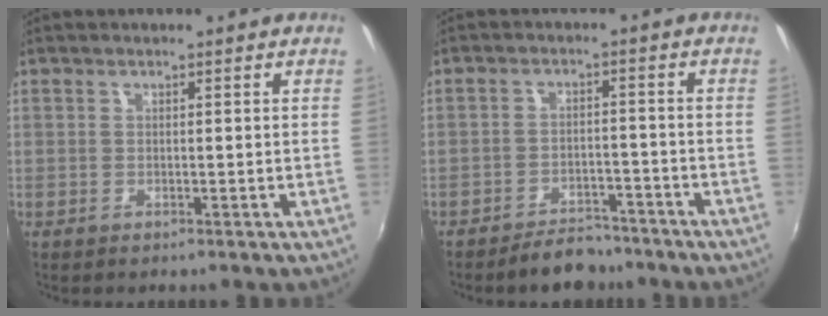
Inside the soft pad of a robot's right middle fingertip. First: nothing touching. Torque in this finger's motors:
{"motor_torque": [0.04, -0.04, 0.02, 0.02]}